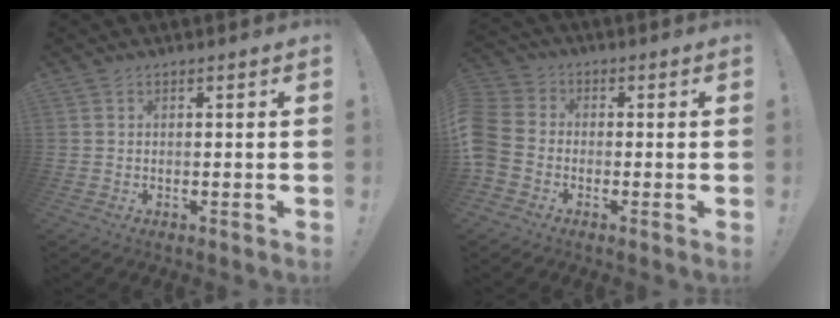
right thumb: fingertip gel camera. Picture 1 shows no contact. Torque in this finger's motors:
{"motor_torque": [1.42, 0.72, 0.77, -0.94, 0.40]}